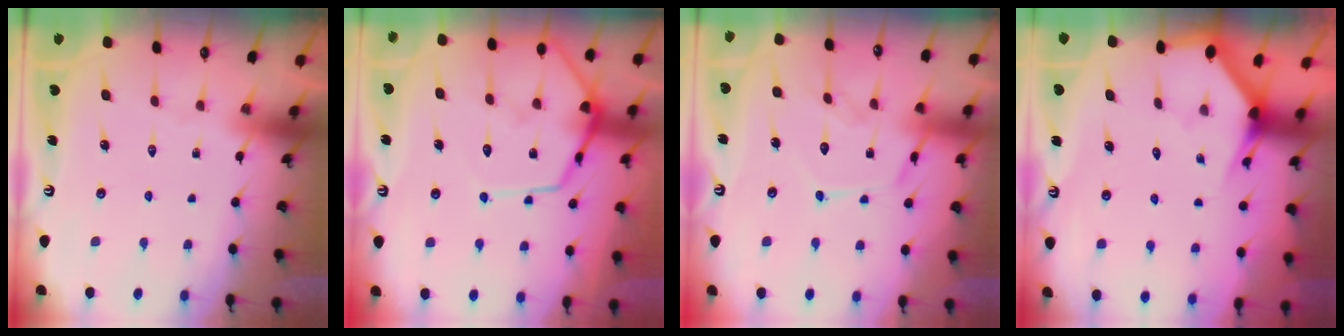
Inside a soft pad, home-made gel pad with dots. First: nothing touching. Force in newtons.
{"total": 13.5, "press": 13.5, "slide": 1.2}
{"total": 12.1, "press": 12.1, "slide": 0.6}
{"total": 2.8, "press": 2.8, "slide": 0.1}